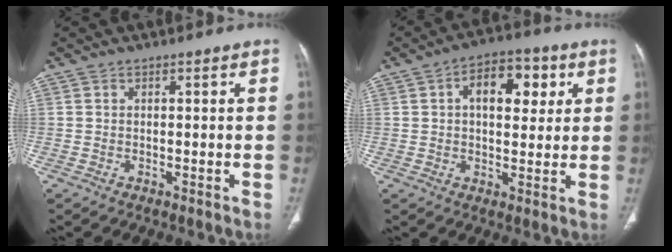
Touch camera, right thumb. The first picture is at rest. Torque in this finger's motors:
{"motor_torque": [-0.52, 0.90, 0.36, 0.05, 0.11]}